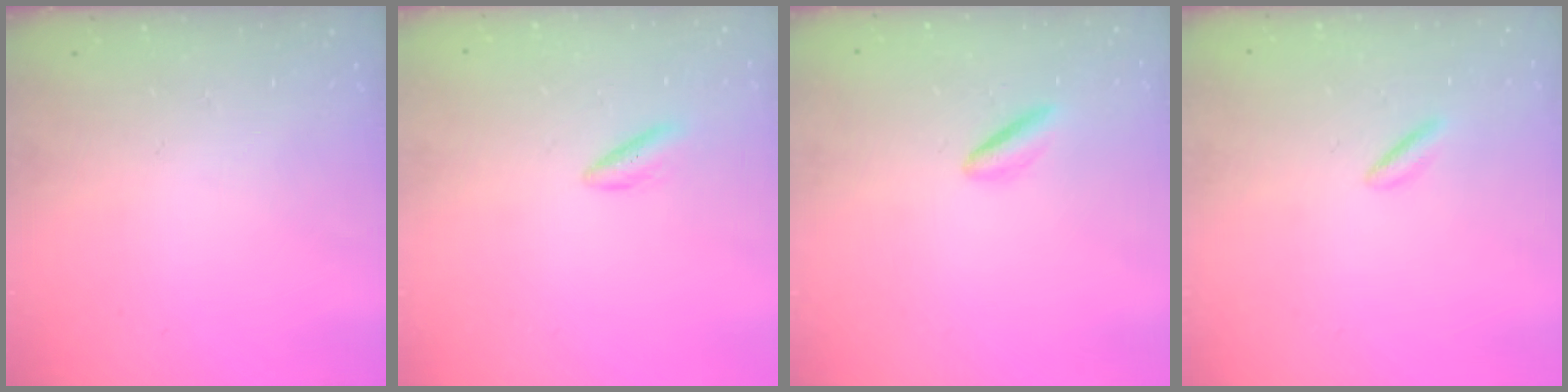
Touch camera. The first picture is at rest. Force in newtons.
{"total": 3.0, "press": 2.7, "slide": 1.4}
{"total": 2.9, "press": 2.8, "slide": 0.6}
{"total": 2.3, "press": 2.1, "slide": 1.0}